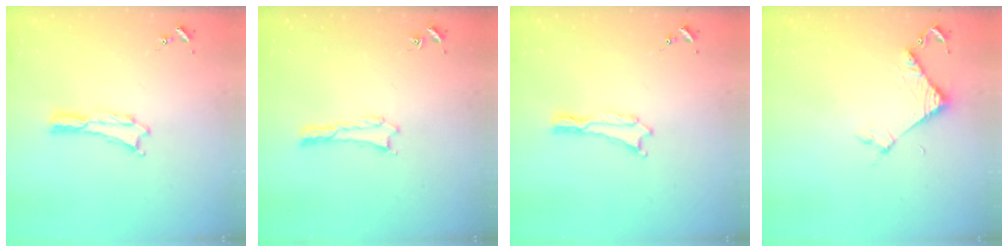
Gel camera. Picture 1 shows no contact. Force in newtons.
{"total": 0.0}
{"total": 0.0}
{"total": 3.9, "press": 3.9, "slide": 0.3}